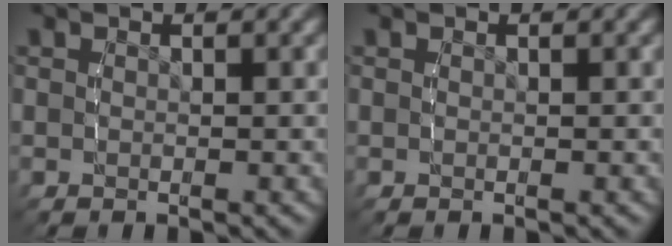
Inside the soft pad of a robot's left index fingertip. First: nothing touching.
{"total": 0.0}